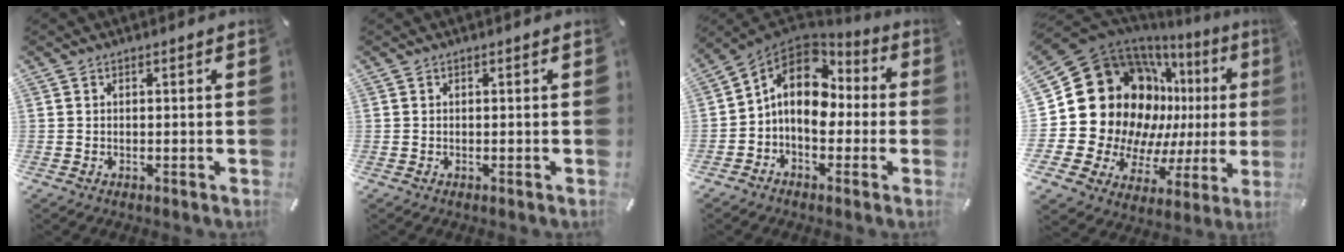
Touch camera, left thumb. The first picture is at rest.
{"total": 0.0}
{"total": 11.8, "force": [0.2, 9.1, 7.6], "torque": [-0.145, 0.008, 0.002]}
{"total": 29.5, "force": [5.8, 22.4, 18.3], "torque": [-0.299, -0.090, 0.165]}